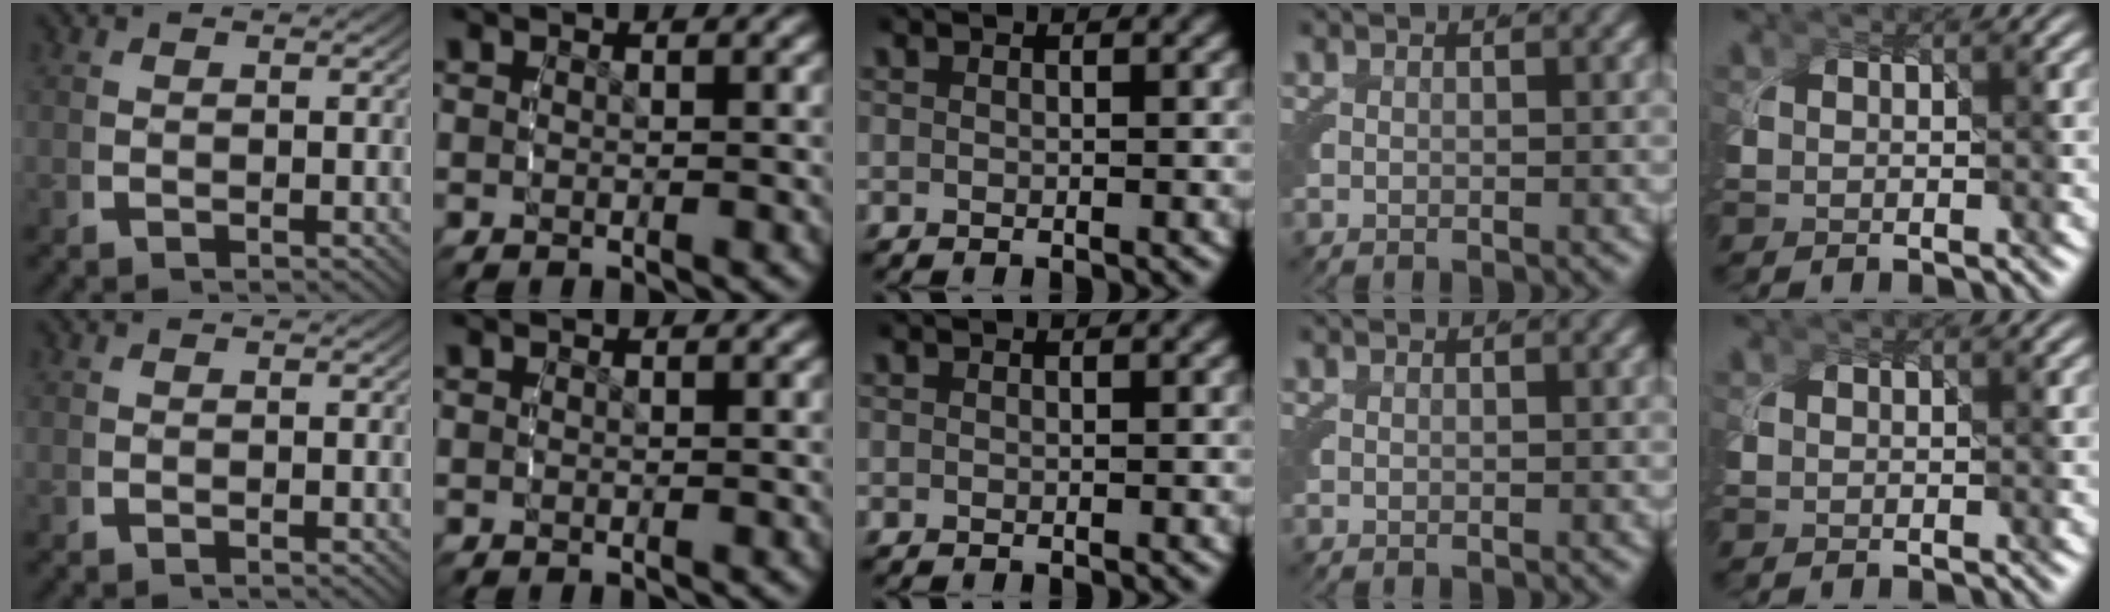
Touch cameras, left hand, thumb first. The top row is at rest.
{}